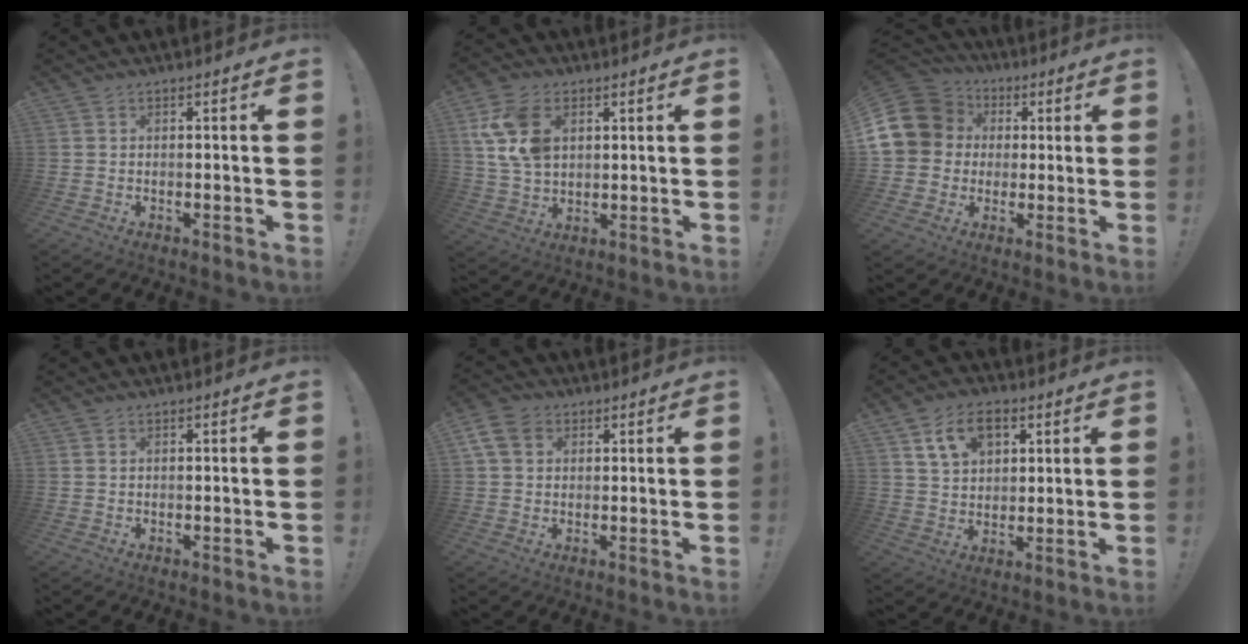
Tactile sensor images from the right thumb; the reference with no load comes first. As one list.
[{"total": 13.2, "force": [4.4, 8.9, 8.6], "torque": [-0.166, 0.001, 0.089]}, {"total": 15.1, "force": [2.7, 13.2, 6.7], "torque": [-0.119, 0.000, 0.067]}, {"total": 0.5, "force": [0.4, 0.2, 0.3], "torque": [-0.002, -0.002, 0.006]}, {"total": 8.3, "force": [3.1, 6.1, 4.7], "torque": [-0.090, 0.000, 0.064]}, {"total": 11.4, "force": [5.5, 7.6, 6.5], "torque": [-0.095, -0.009, 0.103]}]